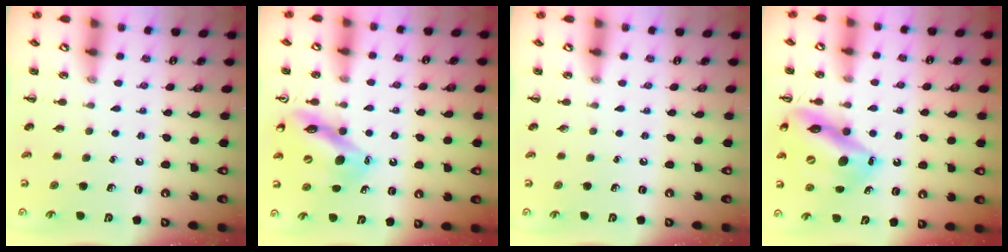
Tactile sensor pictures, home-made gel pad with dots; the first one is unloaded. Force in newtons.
{"total": 12.1, "press": 11.4, "slide": 4.0}
{"total": 0.0}
{"total": 15.5, "press": 14.7, "slide": 4.8}